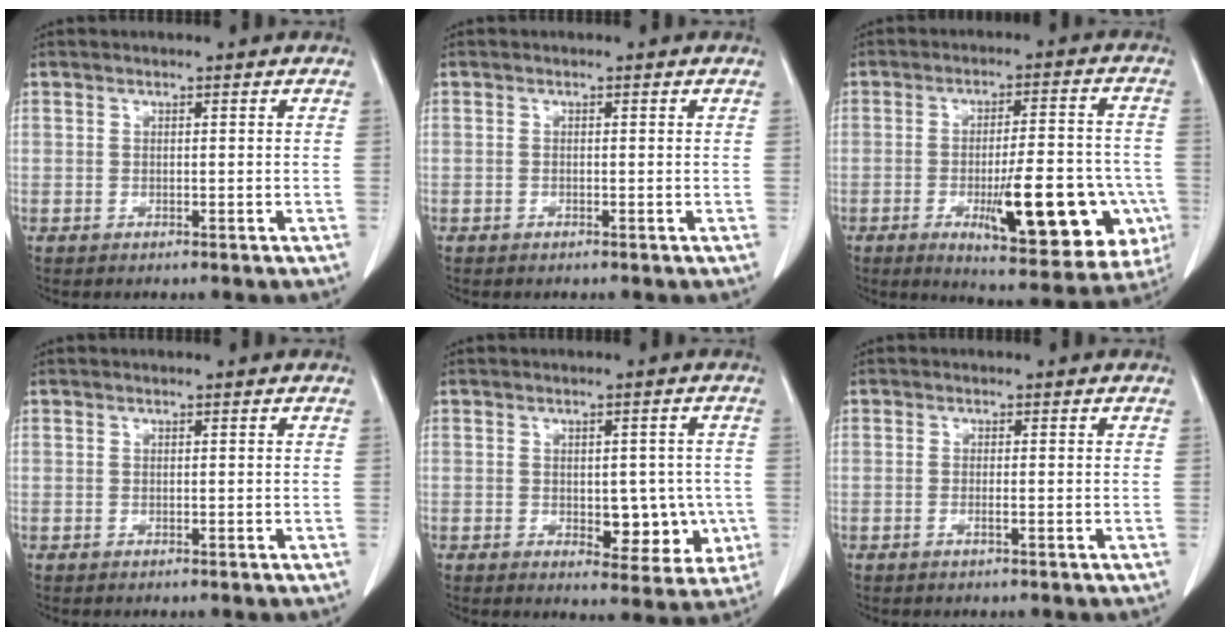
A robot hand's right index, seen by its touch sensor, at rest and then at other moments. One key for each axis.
{"total": 0.0}
{"total": 18.2, "fx": -5.6, "fy": 4.7, "fz": 16.7, "tx": -0.171, "ty": 0.006, "tz": -0.060}
{"total": 0.0}
{"total": 7.8, "fx": -1.1, "fy": 4.2, "fz": 6.4, "tx": -0.062, "ty": 0.005, "tz": -0.002}
{"total": 0.8, "fx": -0.3, "fy": 0.0, "fz": 0.7, "tx": -0.015, "ty": -0.001, "tz": -0.006}